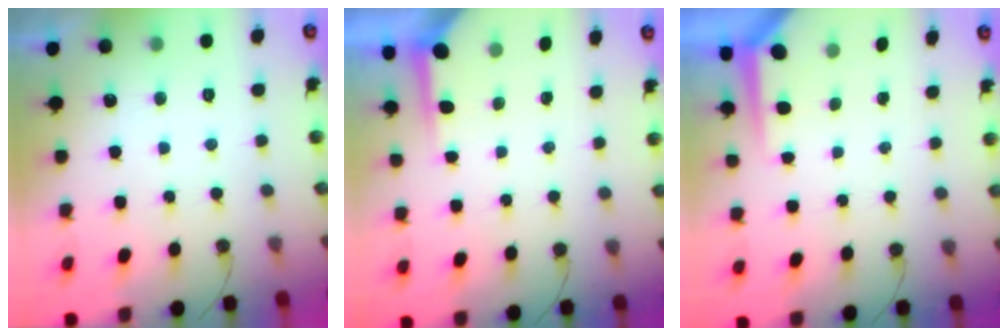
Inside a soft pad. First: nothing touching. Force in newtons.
{"total": 3.8, "press": 3.8, "slide": 0.4}
{"total": 3.9, "press": 3.9, "slide": 0.3}